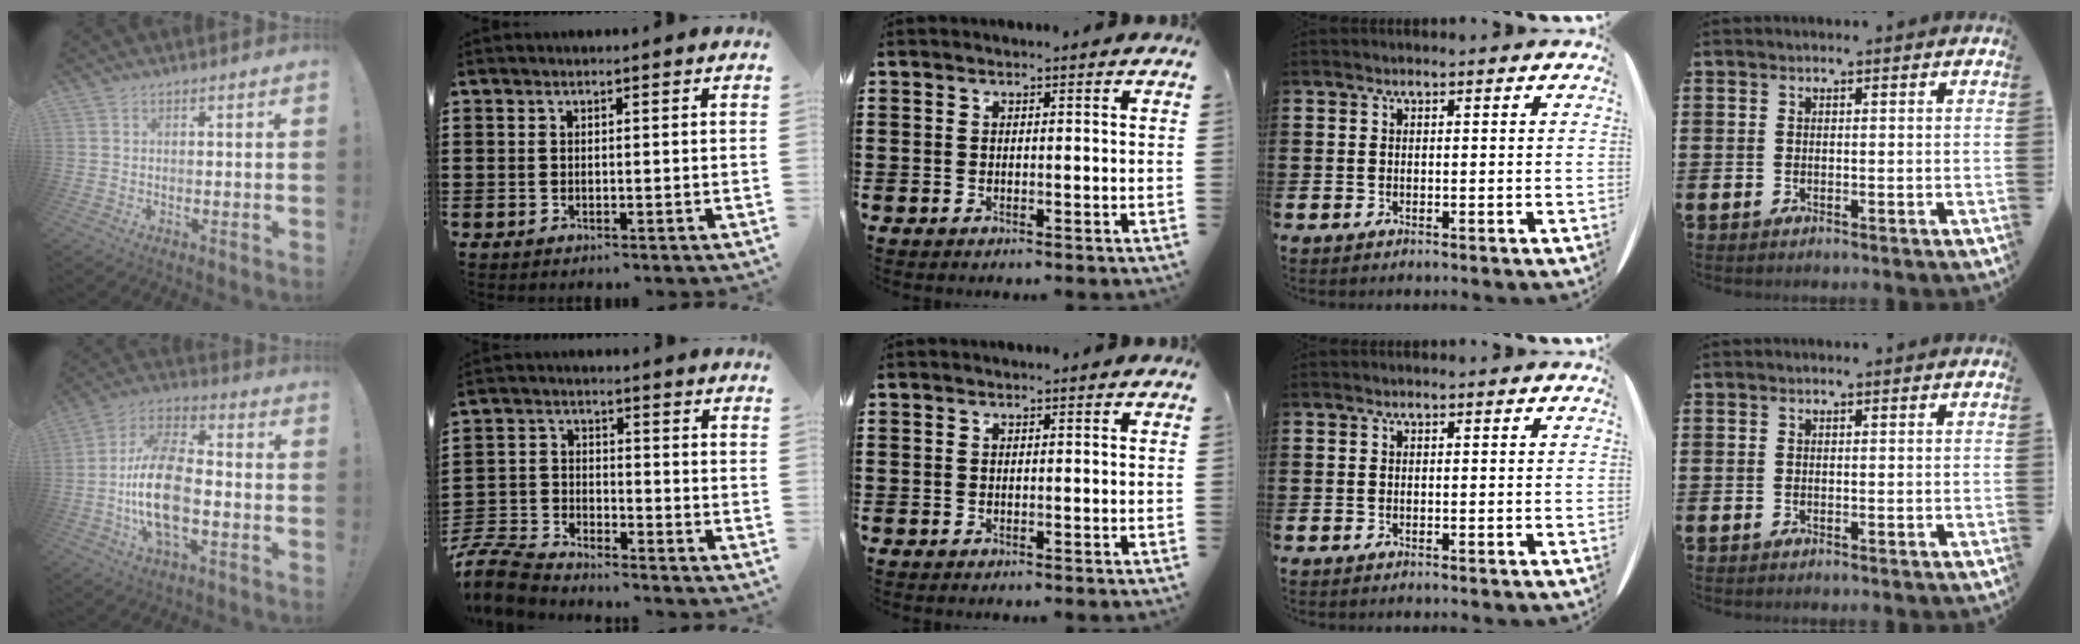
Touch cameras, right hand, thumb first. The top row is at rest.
{"thumb": {"total": 18.1, "force": [-4.1, 9.6, 14.8], "torque": [-0.295, 0.018, -0.069]}, "index": {"total": 6.7, "force": [-6.5, 1.2, 1.3], "torque": [-0.050, 0.002, -0.133]}}